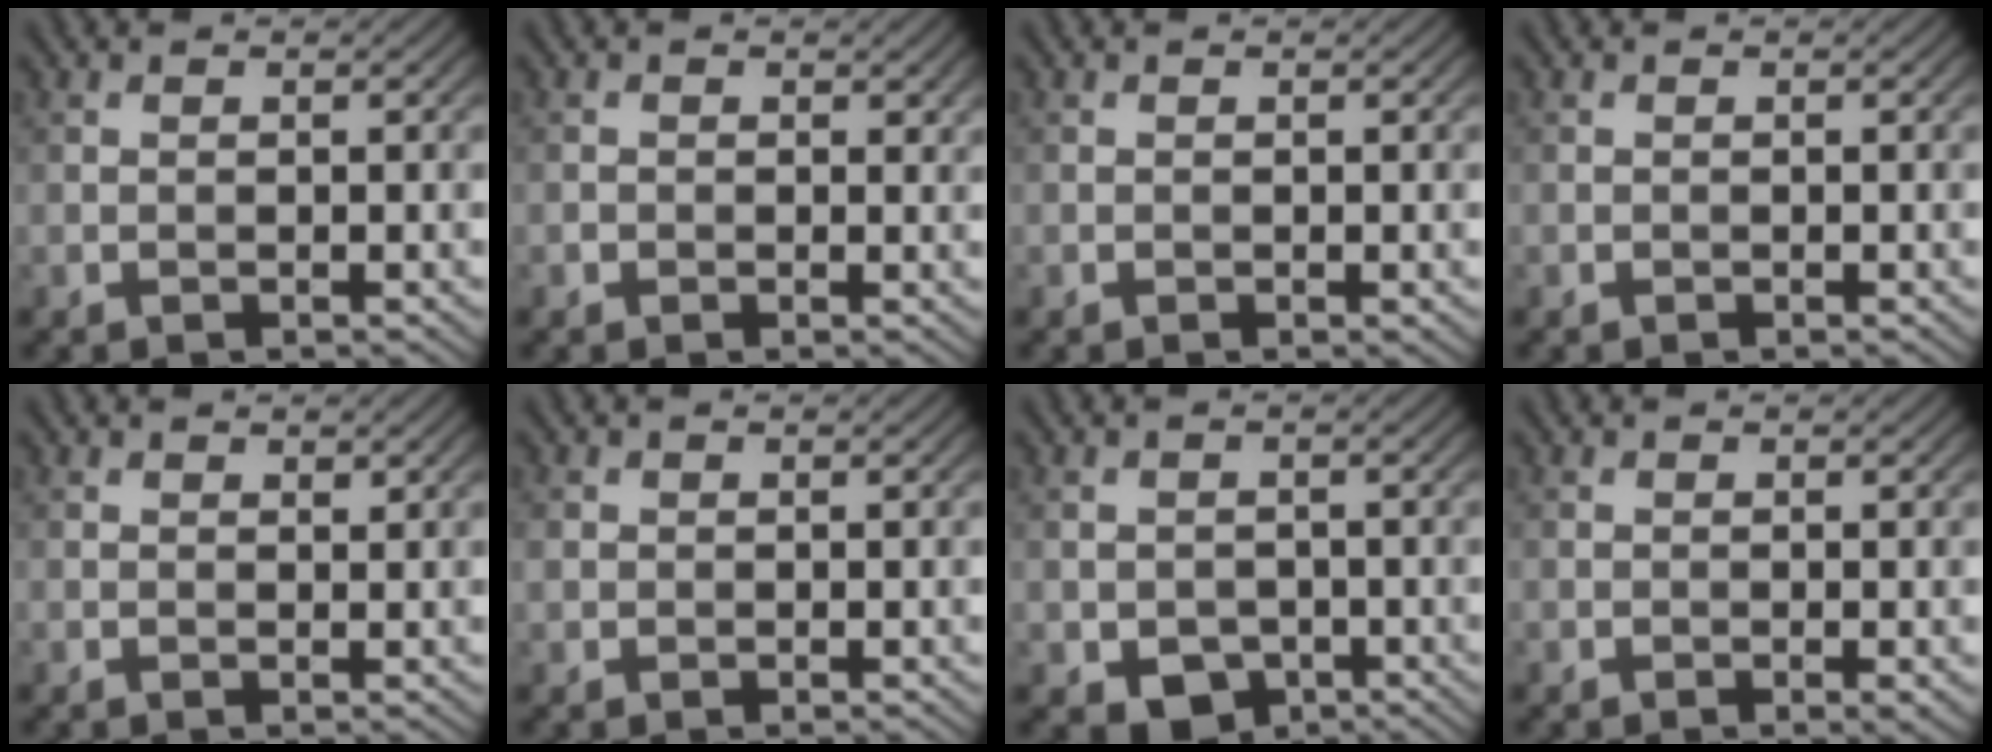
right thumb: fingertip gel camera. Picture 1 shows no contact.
{"total": 1.1, "force": [0.1, 1.0, 0.4], "torque": [-0.009, -0.006, -0.004]}
{"total": 0.0}
{"total": 0.0}
{"total": 0.8, "force": [0.7, 0.3, 0.3], "torque": [-0.004, 0.001, 0.011]}
{"total": 1.1, "force": [0.2, 1.0, 0.4], "torque": [-0.011, -0.001, 0.003]}
{"total": 3.9, "force": [-1.6, 3.1, 1.7], "torque": [-0.037, -0.017, -0.027]}
{"total": 0.7, "force": [-0.2, 0.0, 0.6], "torque": [-0.011, -0.004, -0.005]}